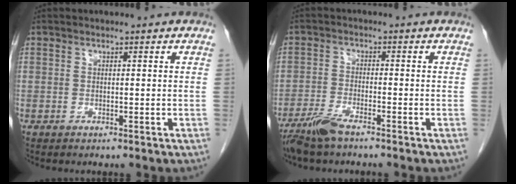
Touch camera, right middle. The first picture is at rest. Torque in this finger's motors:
{"motor_torque": [-0.34, -0.12, 0.10, 0.03]}